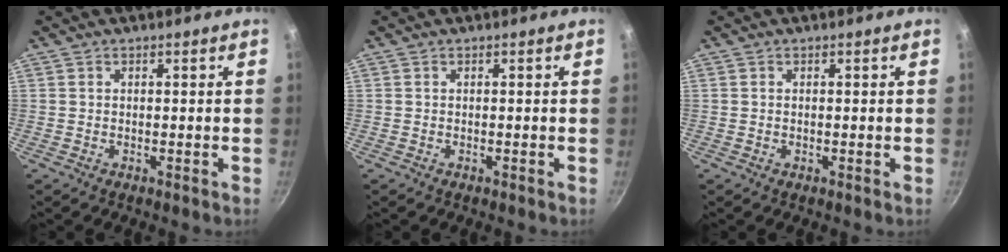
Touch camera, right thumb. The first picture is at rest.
{"total": 0.0}
{"total": 0.0}